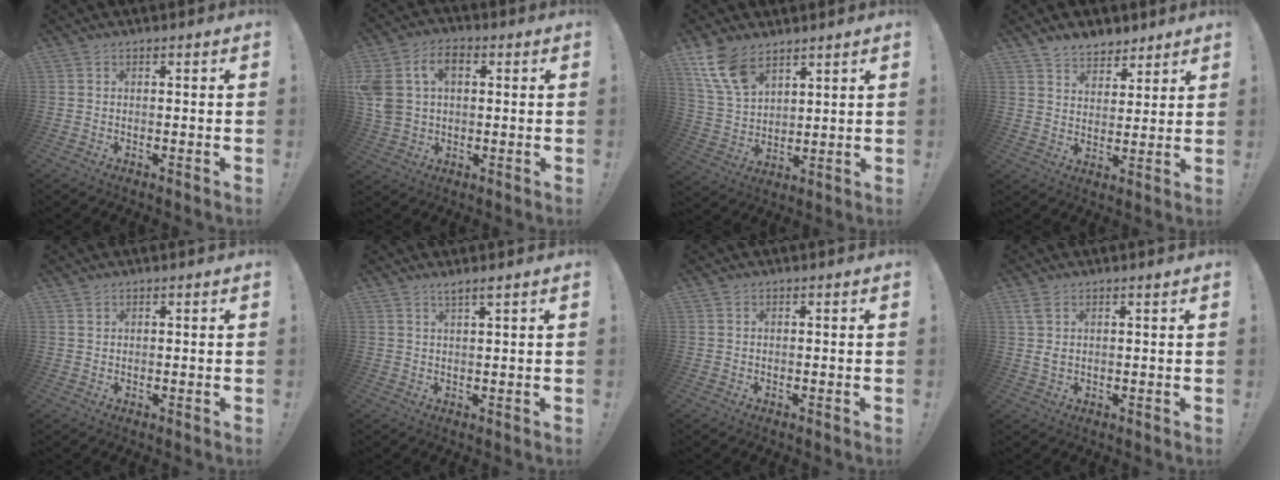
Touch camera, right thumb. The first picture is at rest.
{"total": 12.0, "force": [3.3, 8.4, 7.9], "torque": [-0.168, 0.002, 0.064]}
{"total": 11.8, "force": [7.8, 6.3, 6.3], "torque": [-0.131, -0.038, 0.152]}
{"total": 7.0, "force": [5.7, 3.9, 1.0], "torque": [-0.020, -0.040, 0.112]}
{"total": 1.2, "force": [0.8, 0.9, 0.1], "torque": [0.000, -0.001, 0.016]}
{"total": 2.2, "force": [1.7, -0.1, 1.5], "torque": [-0.029, -0.006, 0.028]}
{"total": 0.0}
{"total": 3.3, "force": [1.6, 1.1, 2.6], "torque": [-0.047, -0.004, 0.029]}